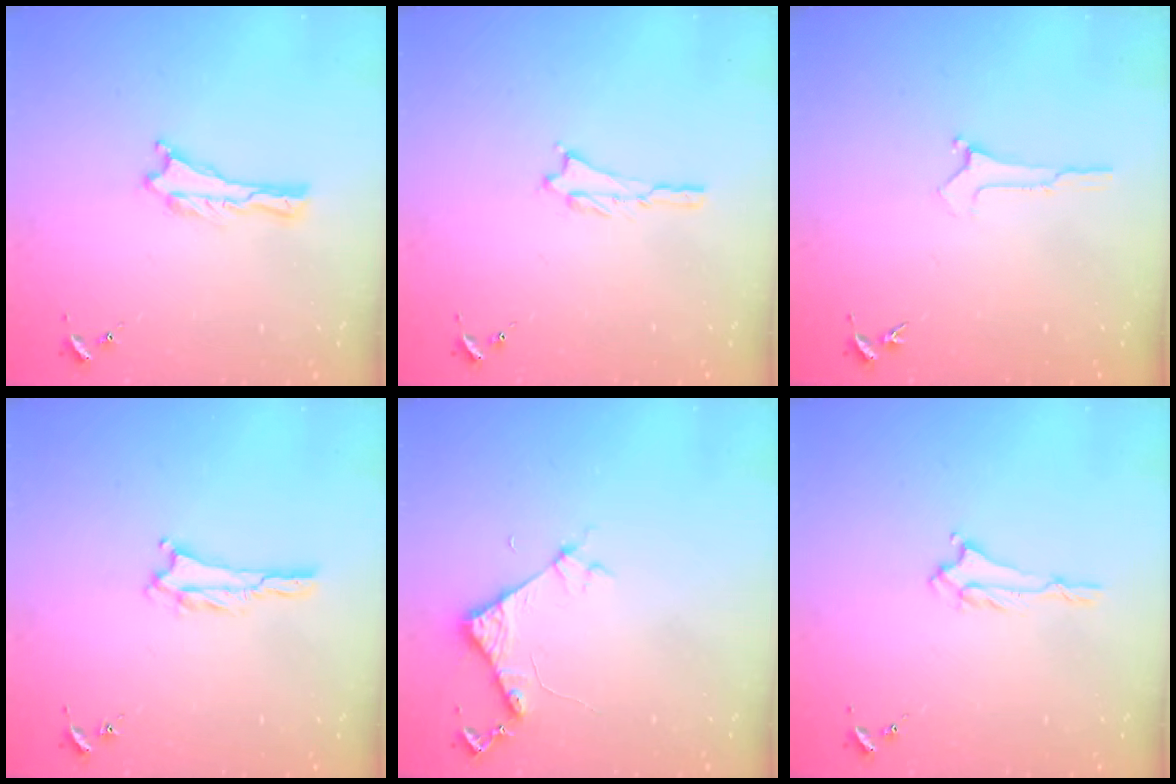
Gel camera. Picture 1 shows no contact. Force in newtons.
{"total": 0.7, "press": 0.7, "slide": 0.1}
{"total": 0.0}
{"total": 1.4, "press": 1.4, "slide": 0.2}
{"total": 3.1, "press": 3.1, "slide": 0.2}
{"total": 1.4, "press": 1.3, "slide": 0.2}